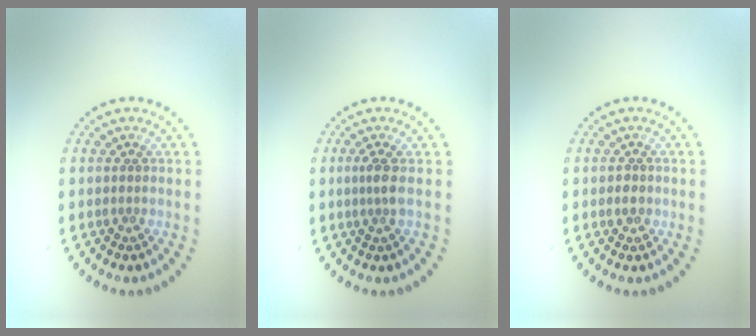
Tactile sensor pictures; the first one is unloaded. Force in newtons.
{"total": 1.3, "press": 1.0, "slide": 0.9}
{"total": 0.6, "press": 0.6, "slide": 0.1}